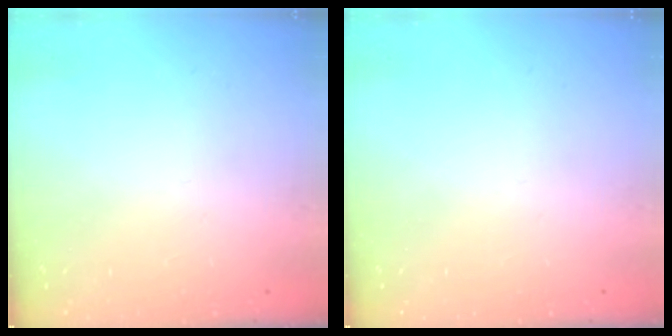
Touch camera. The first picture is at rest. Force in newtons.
{"total": 0.0}